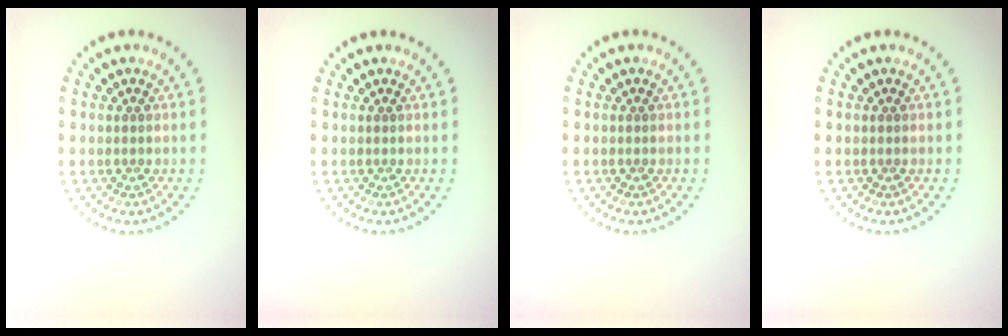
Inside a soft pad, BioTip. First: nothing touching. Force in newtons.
{"total": 0.0}
{"total": 0.0}
{"total": 0.0}